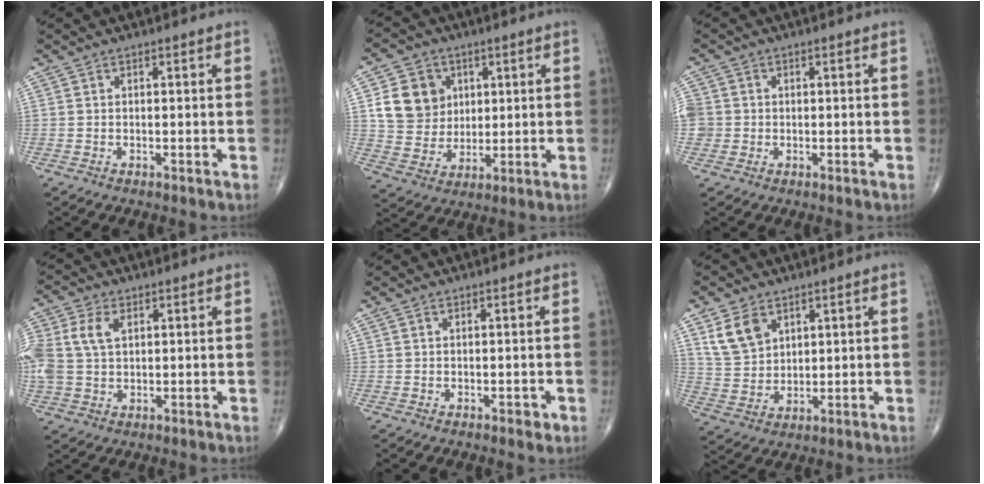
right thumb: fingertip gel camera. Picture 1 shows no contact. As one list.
[{"total": 11.2, "force": [3.2, 9.7, 4.6], "torque": [-0.053, -0.009, 0.065]}, {"total": 4.9, "force": [0.1, 4.7, 1.4], "torque": [-0.026, 0.012, 0.004]}, {"total": 9.8, "force": [2.4, 6.6, 6.9], "torque": [-0.175, 0.007, 0.048]}, {"total": 1.3, "force": [-0.3, 0.8, 1.0], "torque": [-0.008, -0.001, -0.002]}, {"total": 7.7, "force": [4.1, 5.3, 3.9], "torque": [-0.061, -0.016, 0.091]}]